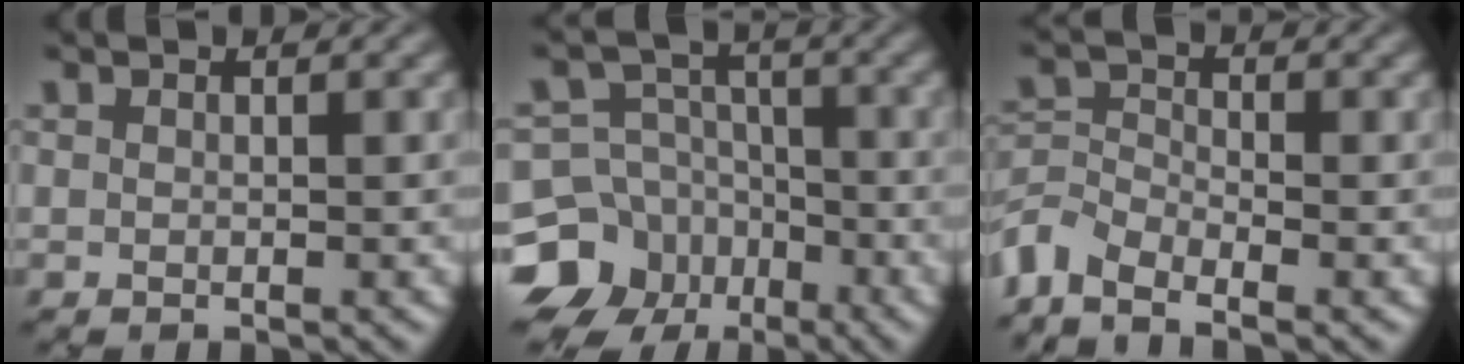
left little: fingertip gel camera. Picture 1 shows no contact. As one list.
[{"total": 11.1, "force": [-6.1, 9.0, 2.5], "torque": [-0.042, -0.023, -0.133]}, {"total": 3.8, "force": [-3.2, 1.4, 1.4], "torque": [-0.031, 0.000, -0.085]}]